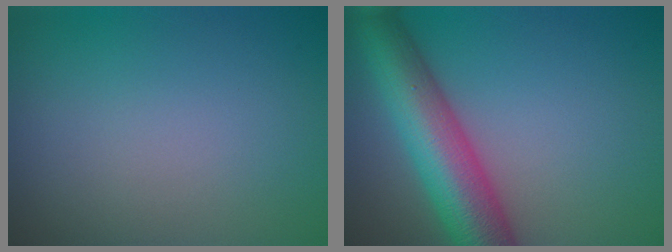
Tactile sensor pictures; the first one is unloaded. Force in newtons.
{"total": 8.3, "press": 8.3, "slide": 0.3}